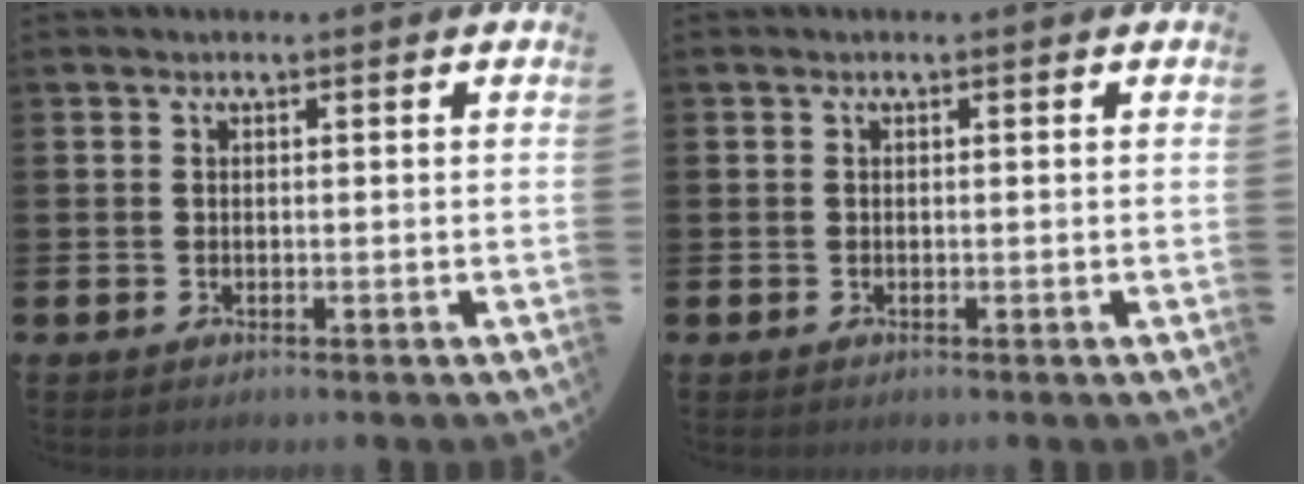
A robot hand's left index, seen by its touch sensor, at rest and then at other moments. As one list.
[{"total": 0.0}]